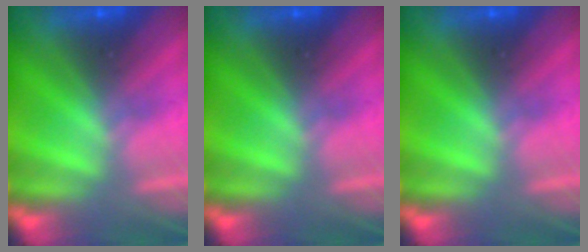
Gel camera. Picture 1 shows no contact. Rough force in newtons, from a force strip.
{"total": 0.0}
{"total": 0.0}